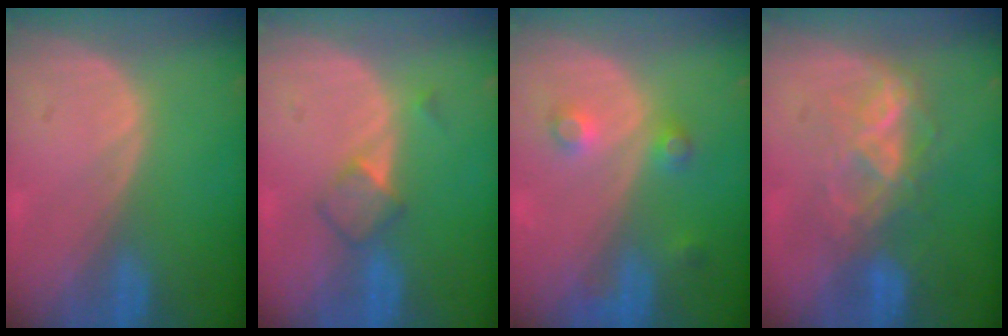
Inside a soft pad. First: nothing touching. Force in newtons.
{"total": 3.6, "press": 3.3, "slide": 1.2}
{"total": 3.8, "press": 3.5, "slide": 1.4}
{"total": 6.1, "press": 6.1, "slide": 0.7}